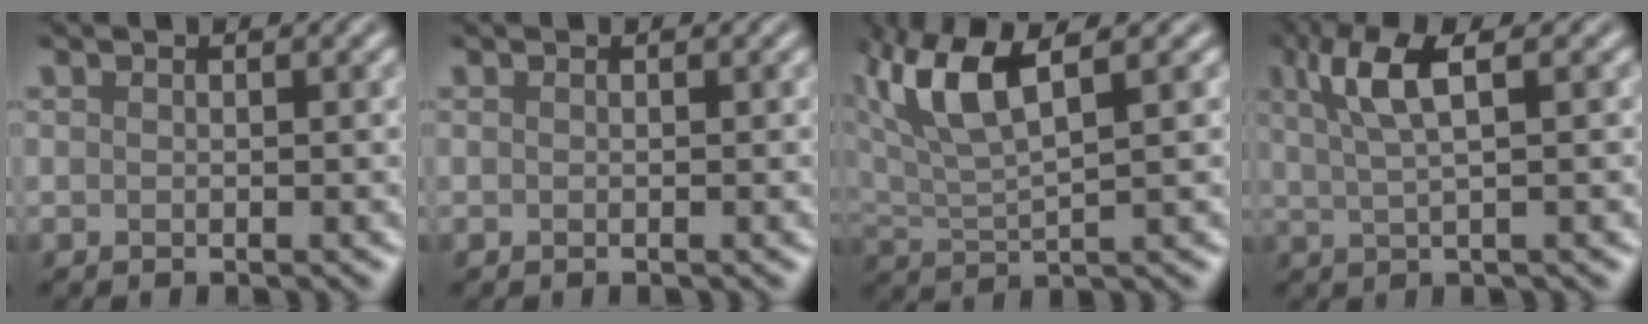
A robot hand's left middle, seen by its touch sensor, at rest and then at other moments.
{"total": 0.0}
{"total": 6.3, "force": [3.1, 2.1, 5.1], "torque": [-0.113, 0.013, 0.061]}
{"total": 4.5, "force": [1.7, 1.2, 4.0], "torque": [-0.081, 0.001, 0.034]}